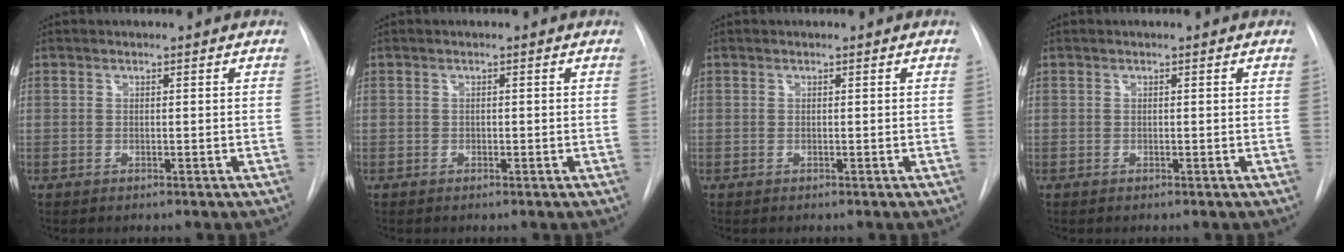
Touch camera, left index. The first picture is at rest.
{"total": 0.0}
{"total": 0.0}
{"total": 0.0}